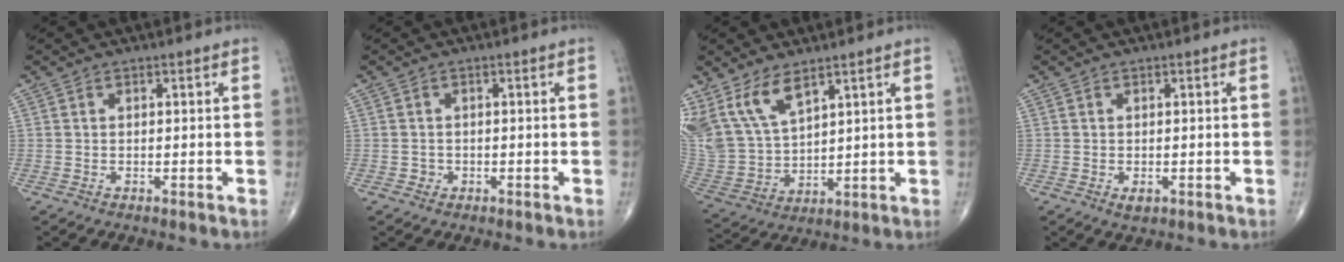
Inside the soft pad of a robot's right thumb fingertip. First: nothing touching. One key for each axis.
{"total": 1.1, "fx": -0.4, "fy": 1.0, "fz": 0.1, "tx": 0.004, "ty": 0.005, "tz": -0.009}
{"total": 12.2, "fx": 7.9, "fy": 5.7, "fz": 7.3, "tx": -0.143, "ty": -0.029, "tz": 0.181}
{"total": 1.5, "fx": -0.5, "fy": 0.9, "fz": 1.1, "tx": -0.011, "ty": -0.002, "tz": -0.003}